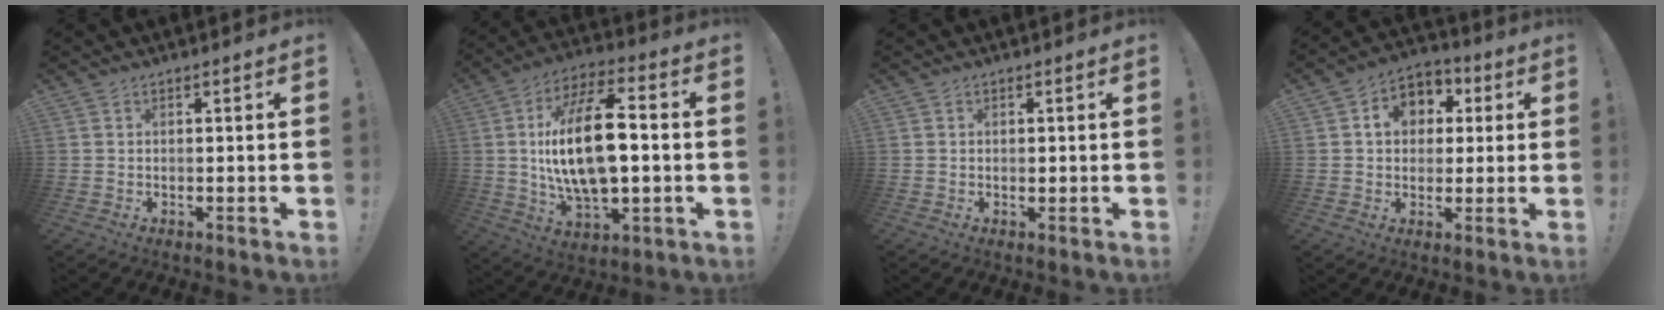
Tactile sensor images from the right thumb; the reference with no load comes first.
{"total": 20.7, "force": [0.1, 9.7, 18.3], "torque": [-0.339, 0.005, -0.005]}
{"total": 0.6, "force": [-0.2, 0.5, 0.3], "torque": [-0.005, 0.003, -0.004]}
{"total": 9.3, "force": [2.2, 7.9, 4.4], "torque": [-0.060, 0.003, 0.043]}